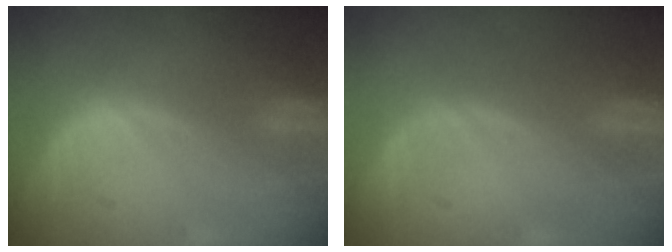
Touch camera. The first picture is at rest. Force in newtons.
{"total": 0.0}